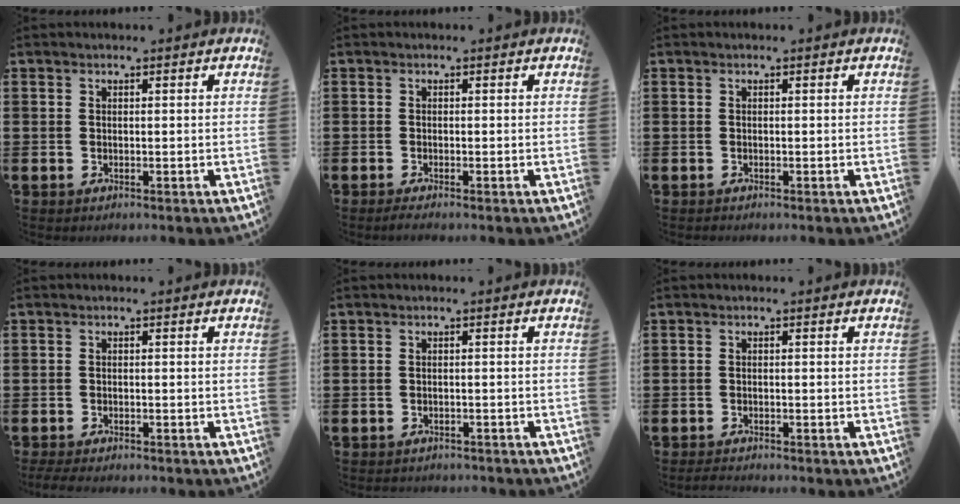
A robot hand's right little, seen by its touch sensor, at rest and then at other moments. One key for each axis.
{"total": 0.8, "fx": -0.5, "fy": 0.0, "fz": 0.6, "tx": -0.010, "ty": -0.003, "tz": -0.009}
{"total": 0.0}
{"total": 1.3, "fx": -1.1, "fy": 0.2, "fz": 0.5, "tx": -0.011, "ty": 0.001, "tz": -0.023}
{"total": 0.9, "fx": -0.9, "fy": 0.1, "fz": -0.1, "tx": -0.001, "ty": 0.001, "tz": -0.019}
{"total": 1.1, "fx": -1.0, "fy": 0.2, "fz": 0.4, "tx": -0.010, "ty": 0.000, "tz": -0.020}